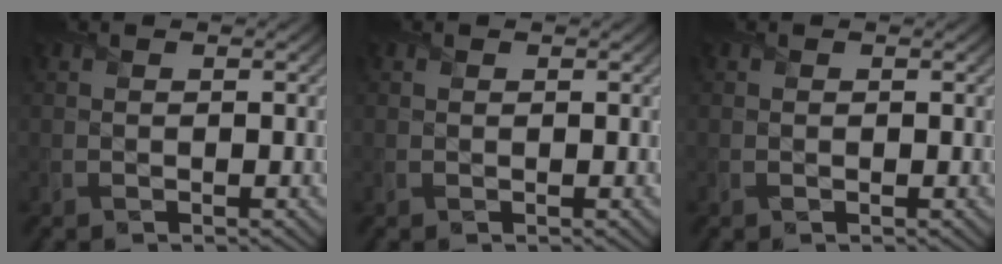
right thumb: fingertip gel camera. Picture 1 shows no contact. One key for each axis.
{"total": 0.0}
{"total": 0.0}